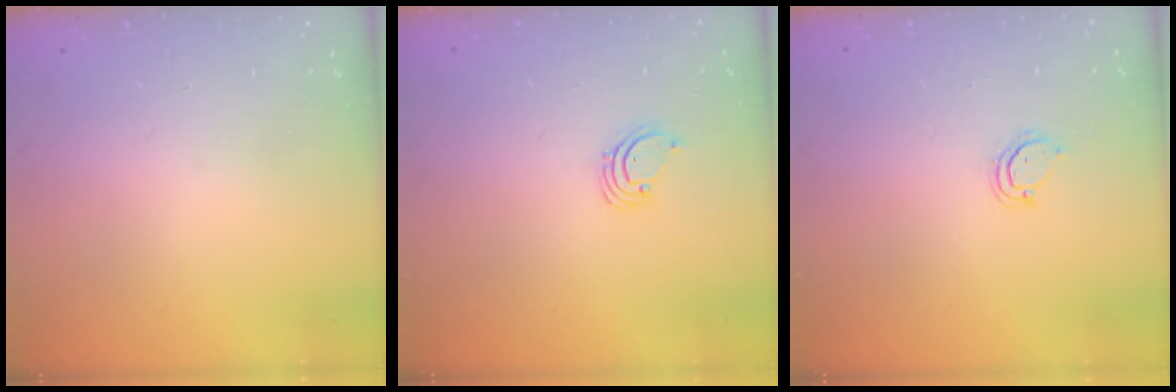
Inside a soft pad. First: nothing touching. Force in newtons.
{"total": 1.6, "press": 1.6, "slide": 0.1}
{"total": 4.0, "press": 4.0, "slide": 0.4}